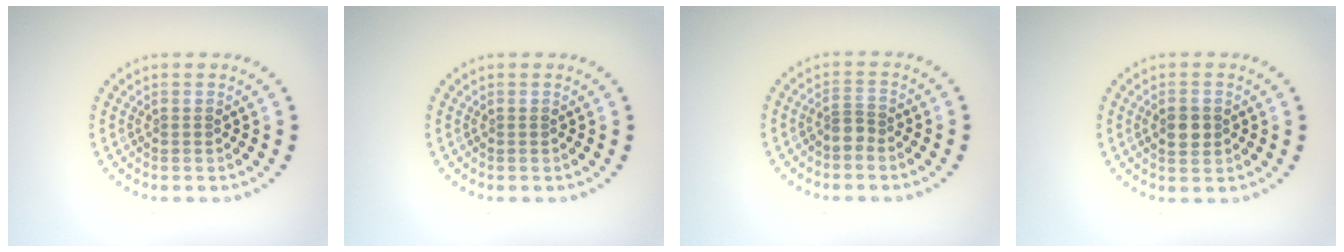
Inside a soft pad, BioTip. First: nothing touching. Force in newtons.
{"total": 0.0}
{"total": 1.3, "press": 0.9, "slide": 0.9}
{"total": 2.7, "press": 2.7, "slide": 0.1}